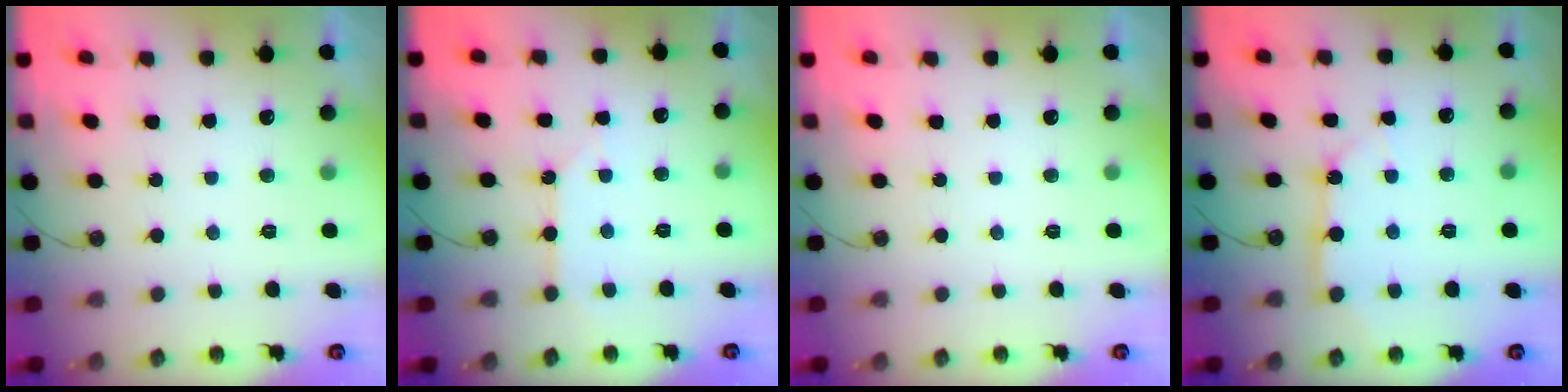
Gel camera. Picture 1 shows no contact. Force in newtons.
{"total": 2.7, "press": 2.7, "slide": 0.3}
{"total": 0.0}
{"total": 5.0, "press": 5.0, "slide": 0.6}